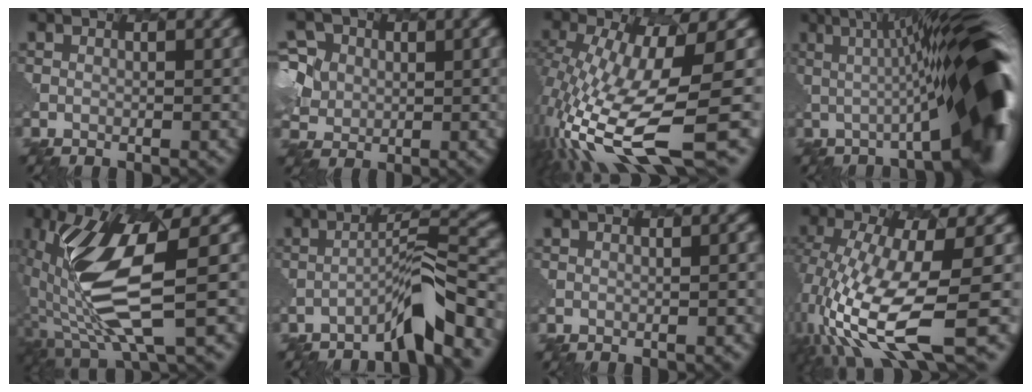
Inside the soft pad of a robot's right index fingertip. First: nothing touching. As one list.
[{"total": 7.4, "force": [2.8, 6.8, 1.3], "torque": [-0.063, 0.043, -0.002]}, {"total": 7.5, "force": [-3.3, 0.7, 6.7], "torque": [-0.189, -0.002, -0.075]}, {"total": 10.5, "force": [1.5, 0.3, 10.4], "torque": [-0.113, 0.046, -0.011]}, {"total": 7.7, "force": [0.6, 2.5, 7.3], "torque": [-0.186, -0.009, -0.005]}, {"total": 4.0, "force": [-3.6, -1.2, 1.3], "torque": [-0.045, 0.036, -0.094]}, {"total": 1.3, "force": [-0.2, 0.4, 1.2], "torque": [-0.002, 0.005, 0.003]}, {"total": 7.6, "force": [-3.1, 1.6, 6.7], "torque": [-0.193, -0.006, -0.066]}]